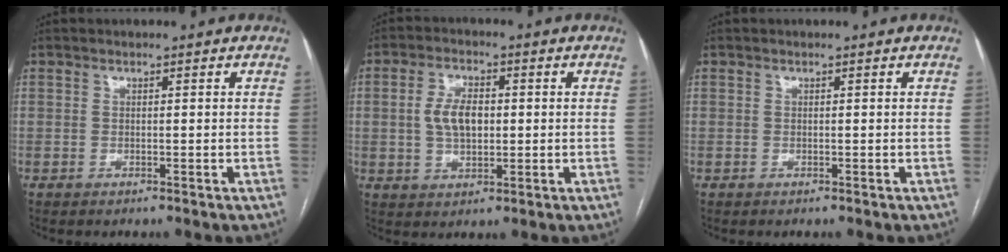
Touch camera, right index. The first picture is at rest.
{"total": 6.2, "force": [0.4, 3.4, 5.2], "torque": [-0.105, 0.012, 0.010]}
{"total": 0.0}